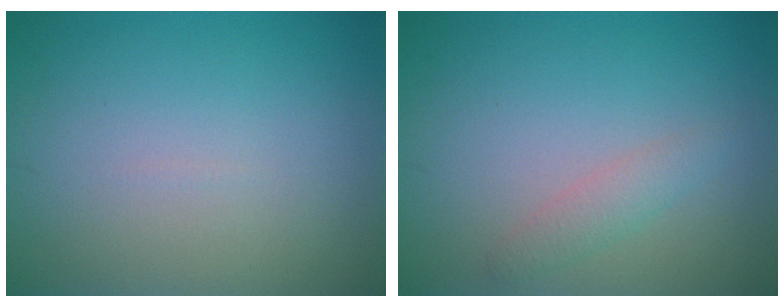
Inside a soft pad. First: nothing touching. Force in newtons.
{"total": 1.6, "press": 1.6, "slide": 0.1}